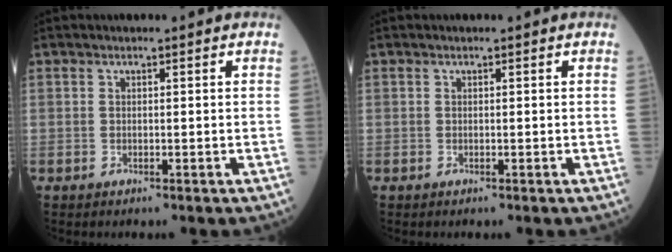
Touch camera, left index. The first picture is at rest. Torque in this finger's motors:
{"motor_torque": [-0.01, 0.01, 0.00, 0.00]}